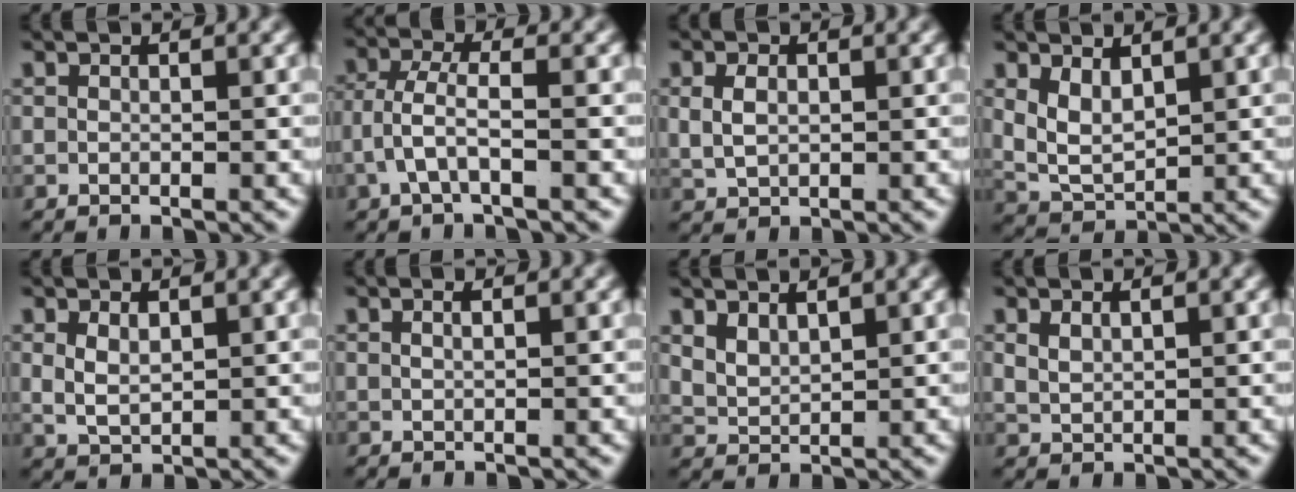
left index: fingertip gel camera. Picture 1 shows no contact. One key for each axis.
{"total": 3.3, "fx": -1.2, "fy": 1.6, "fz": 2.6, "tx": -0.061, "ty": -0.019, "tz": -0.013}
{"total": 2.7, "fx": 0.5, "fy": 2.1, "fz": 1.7, "tx": -0.038, "ty": -0.006, "tz": 0.021}
{"total": 5.4, "fx": 0.7, "fy": 4.3, "fz": 3.2, "tx": -0.087, "ty": -0.025, "tz": 0.021}
{"total": 2.6, "fx": 0.4, "fy": 1.9, "fz": 1.8, "tx": -0.045, "ty": -0.017, "tz": 0.023}
{"total": 0.6, "fx": 0.2, "fy": -0.3, "fz": 0.5, "tx": -0.006, "ty": -0.003, "tz": 0.009}
{"total": 2.6, "fx": 1.2, "fy": 2.0, "fz": 1.3, "tx": -0.043, "ty": -0.014, "tz": 0.033}
{"total": 1.3, "fx": 0.8, "fy": 0.7, "fz": 0.8, "tx": -0.021, "ty": -0.007, "tz": 0.029}